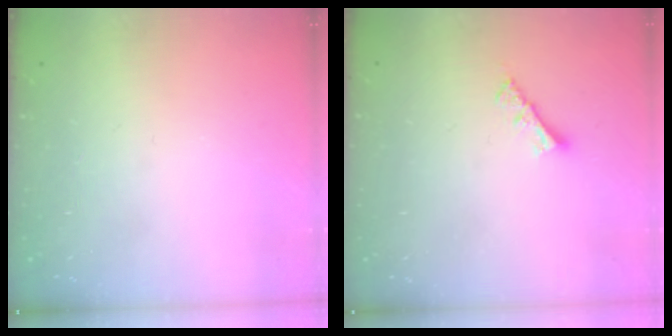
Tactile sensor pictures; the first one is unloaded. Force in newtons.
{"total": 4.2, "press": 4.2, "slide": 0.3}